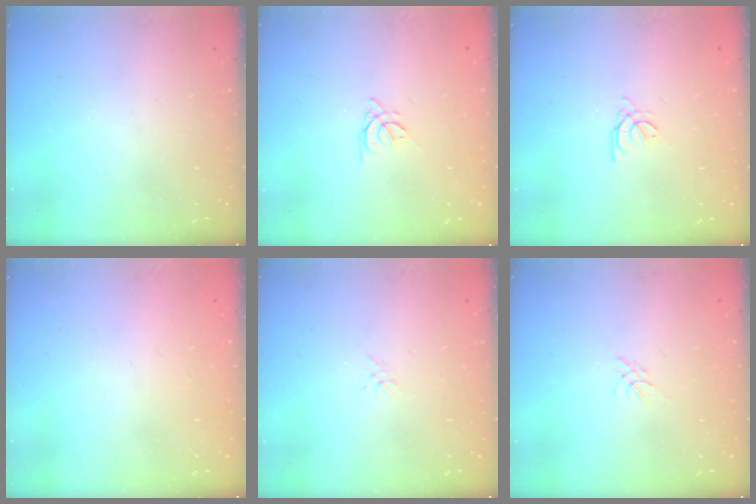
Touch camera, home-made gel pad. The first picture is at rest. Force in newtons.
{"total": 2.5, "press": 2.4, "slide": 0.5}
{"total": 1.4, "press": 1.3, "slide": 0.3}
{"total": 1.0, "press": 0.9, "slide": 0.2}
{"total": 0.0}
{"total": 0.0}